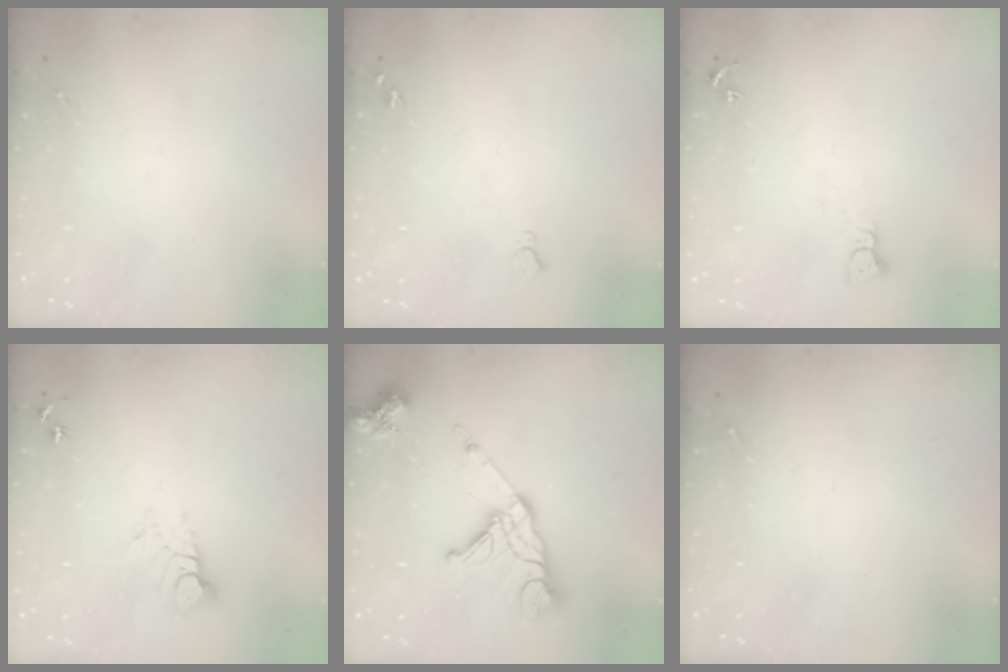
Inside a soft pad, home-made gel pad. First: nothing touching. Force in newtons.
{"total": 5.5, "press": 5.5, "slide": 0.7}
{"total": 2.2, "press": 2.2, "slide": 0.2}
{"total": 6.6, "press": 6.6, "slide": 0.4}
{"total": 18.6, "press": 18.5, "slide": 2.1}
{"total": 0.0}